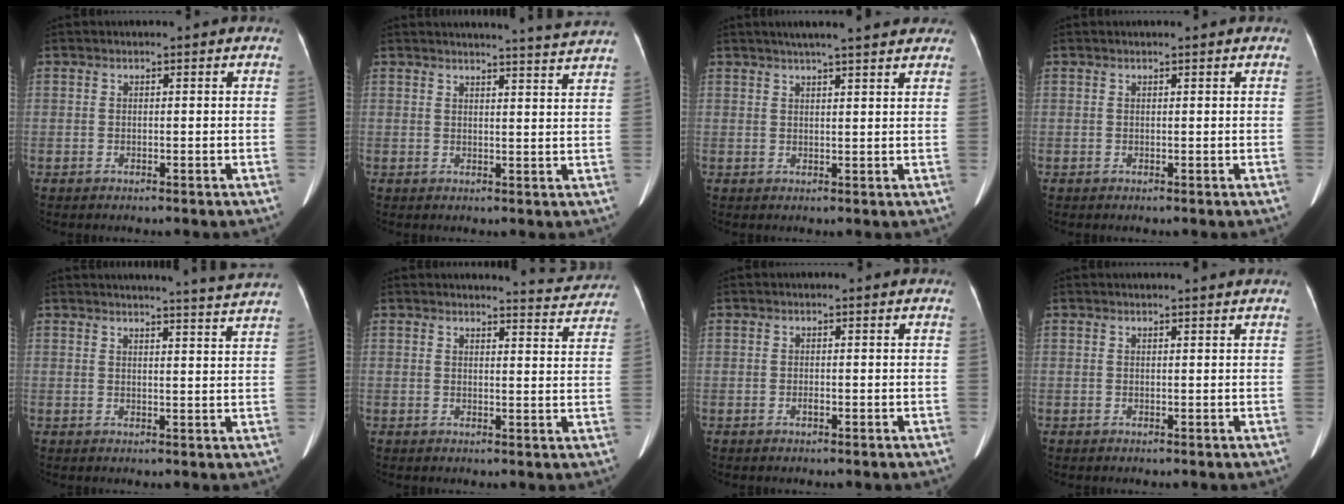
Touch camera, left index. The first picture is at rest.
{"total": 7.1, "force": [6.8, -1.5, 1.4], "torque": [-0.028, -0.021, 0.069]}
{"total": 11.7, "force": [9.9, 1.4, 6.1], "torque": [-0.082, 0.025, 0.118]}
{"total": 0.8, "force": [0.7, 0.0, 0.4], "torque": [-0.006, 0.009, 0.012]}
{"total": 7.9, "force": [7.5, -1.8, 1.7], "torque": [-0.031, -0.029, 0.078]}
{"total": 5.9, "force": [5.9, 0.2, -0.2], "torque": [0.000, -0.021, 0.055]}
{"total": 0.5, "force": [-0.3, 0.1, 0.4], "torque": [-0.009, -0.001, -0.005]}
{"total": 1.9, "force": [1.8, -0.4, 0.5], "torque": [-0.013, 0.003, 0.022]}